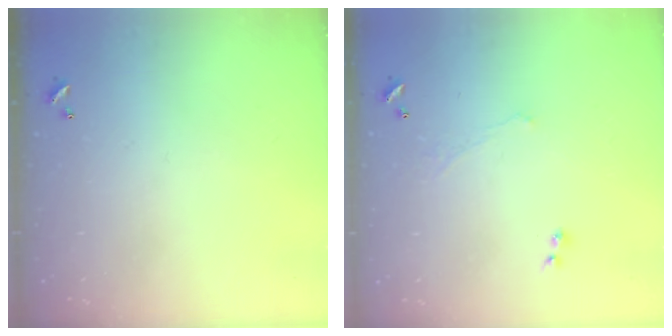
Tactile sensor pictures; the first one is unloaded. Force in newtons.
{"total": 1.1, "press": 0.7, "slide": 0.9}